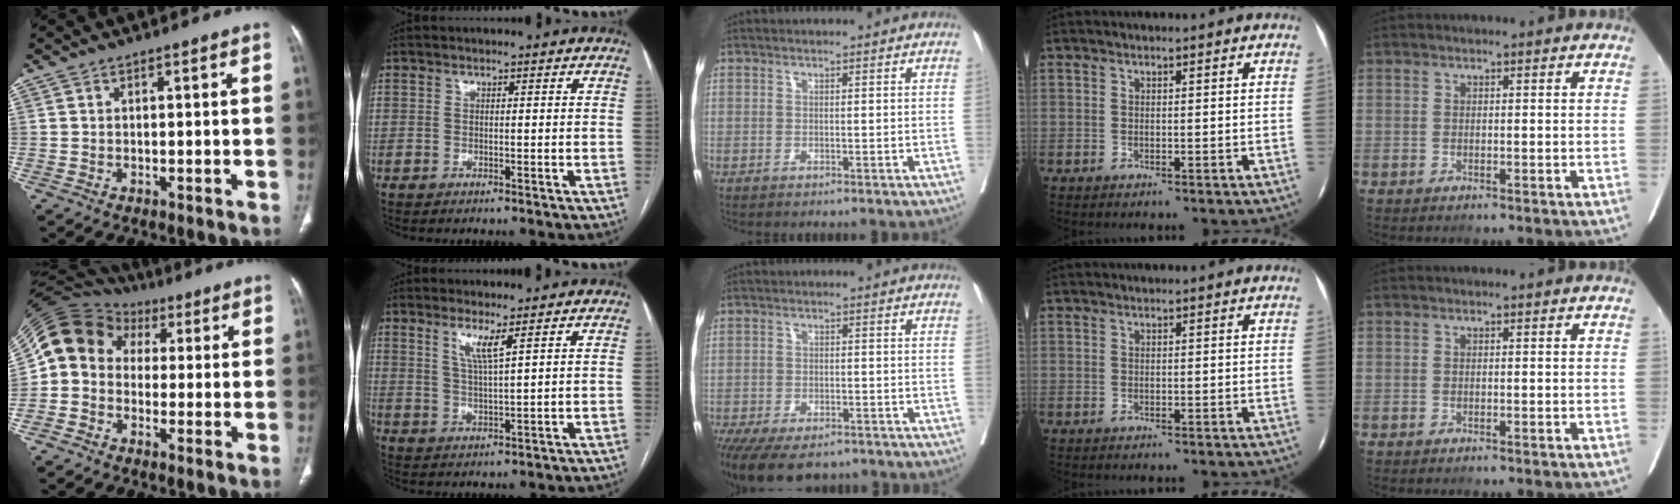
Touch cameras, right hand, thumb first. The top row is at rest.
{"thumb": {"total": 11.5, "force": [0.9, 9.9, 5.8], "torque": [-0.099, 0.040, 0.000]}, "index": {"total": 3.7, "force": [2.2, -0.3, 3.0], "torque": [-0.062, -0.011, 0.045]}, "middle": {"total": 13.9, "force": [-10.2, 6.2, 7.1], "torque": [-0.166, -0.026, -0.143]}}